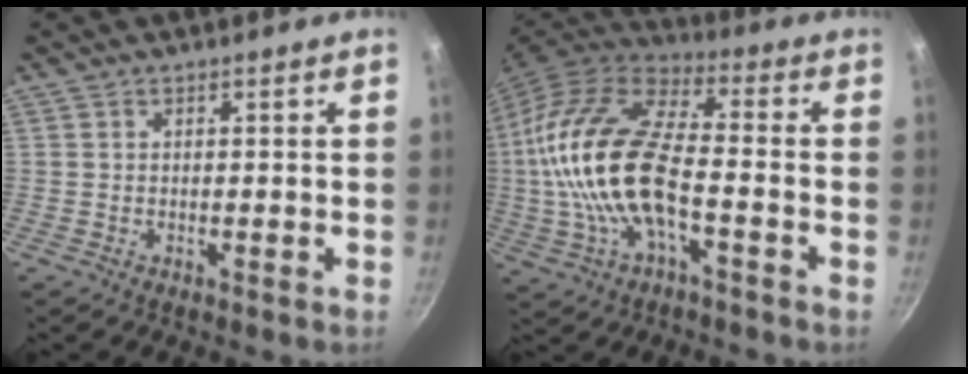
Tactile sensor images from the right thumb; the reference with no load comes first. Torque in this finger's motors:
{"motor_torque": [1.13, 0.87, 2.51, -0.26, 0.88]}